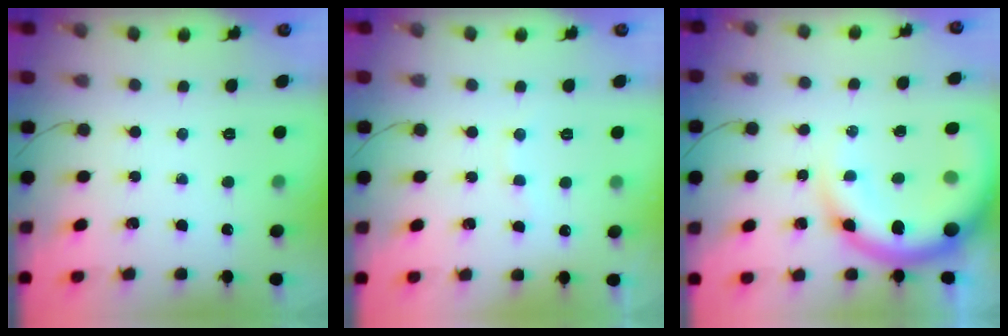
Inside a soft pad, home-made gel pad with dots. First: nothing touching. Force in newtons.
{"total": 5.7, "press": 5.7, "slide": 0.9}
{"total": 16.0, "press": 15.5, "slide": 4.2}